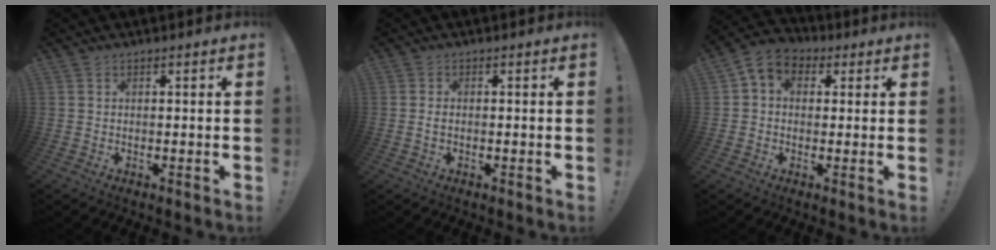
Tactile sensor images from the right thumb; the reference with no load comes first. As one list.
[{"total": 1.1, "force": [-0.1, 0.8, 0.7], "torque": [-0.014, 0.006, -0.002]}, {"total": 6.5, "force": [1.6, 5.1, 3.7], "torque": [-0.064, 0.009, 0.036]}]